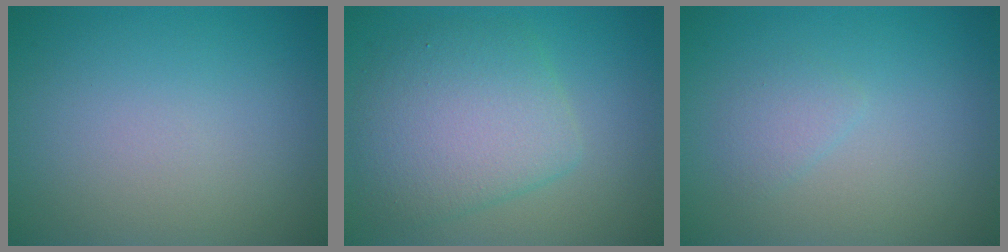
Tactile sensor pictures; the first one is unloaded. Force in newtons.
{"total": 5.8, "press": 5.8, "slide": 0.2}
{"total": 1.3, "press": 1.3, "slide": 0.1}